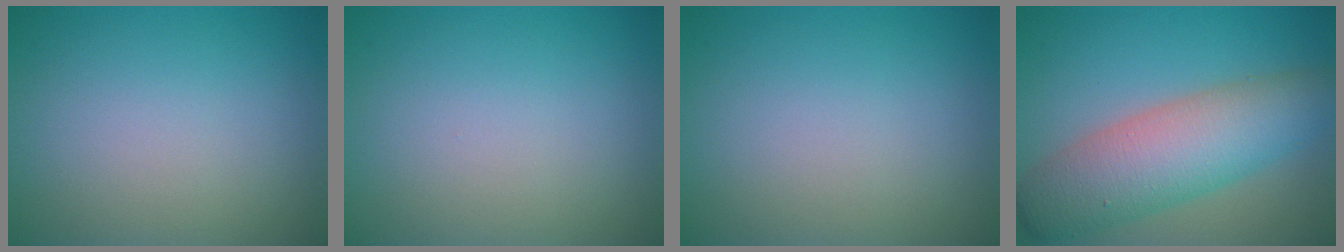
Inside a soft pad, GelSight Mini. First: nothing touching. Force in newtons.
{"total": 0.0}
{"total": 0.0}
{"total": 8.1, "press": 8.1, "slide": 0.3}